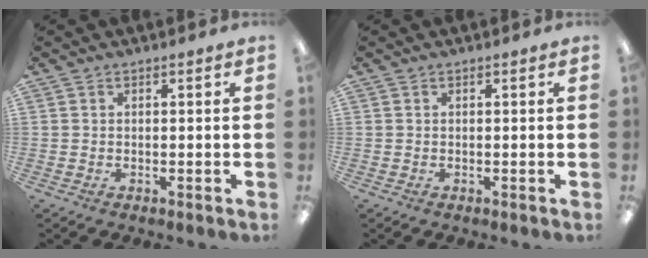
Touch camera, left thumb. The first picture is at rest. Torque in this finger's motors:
{"motor_torque": [-0.02, 0.02, -0.04, 0.04, 0.00]}